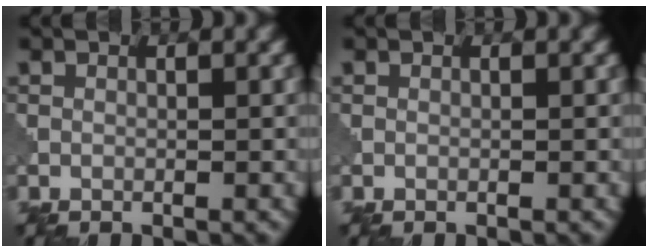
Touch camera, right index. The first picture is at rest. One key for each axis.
{"total": 0.0}